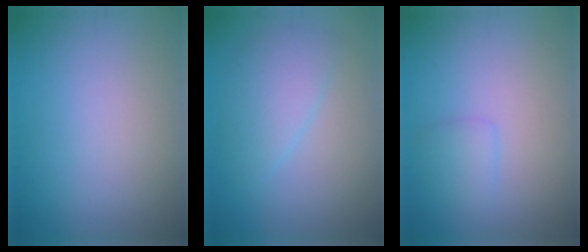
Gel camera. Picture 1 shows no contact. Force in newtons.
{"total": 3.0, "press": 3.0, "slide": 0.2}
{"total": 1.4, "press": 1.4, "slide": 0.1}